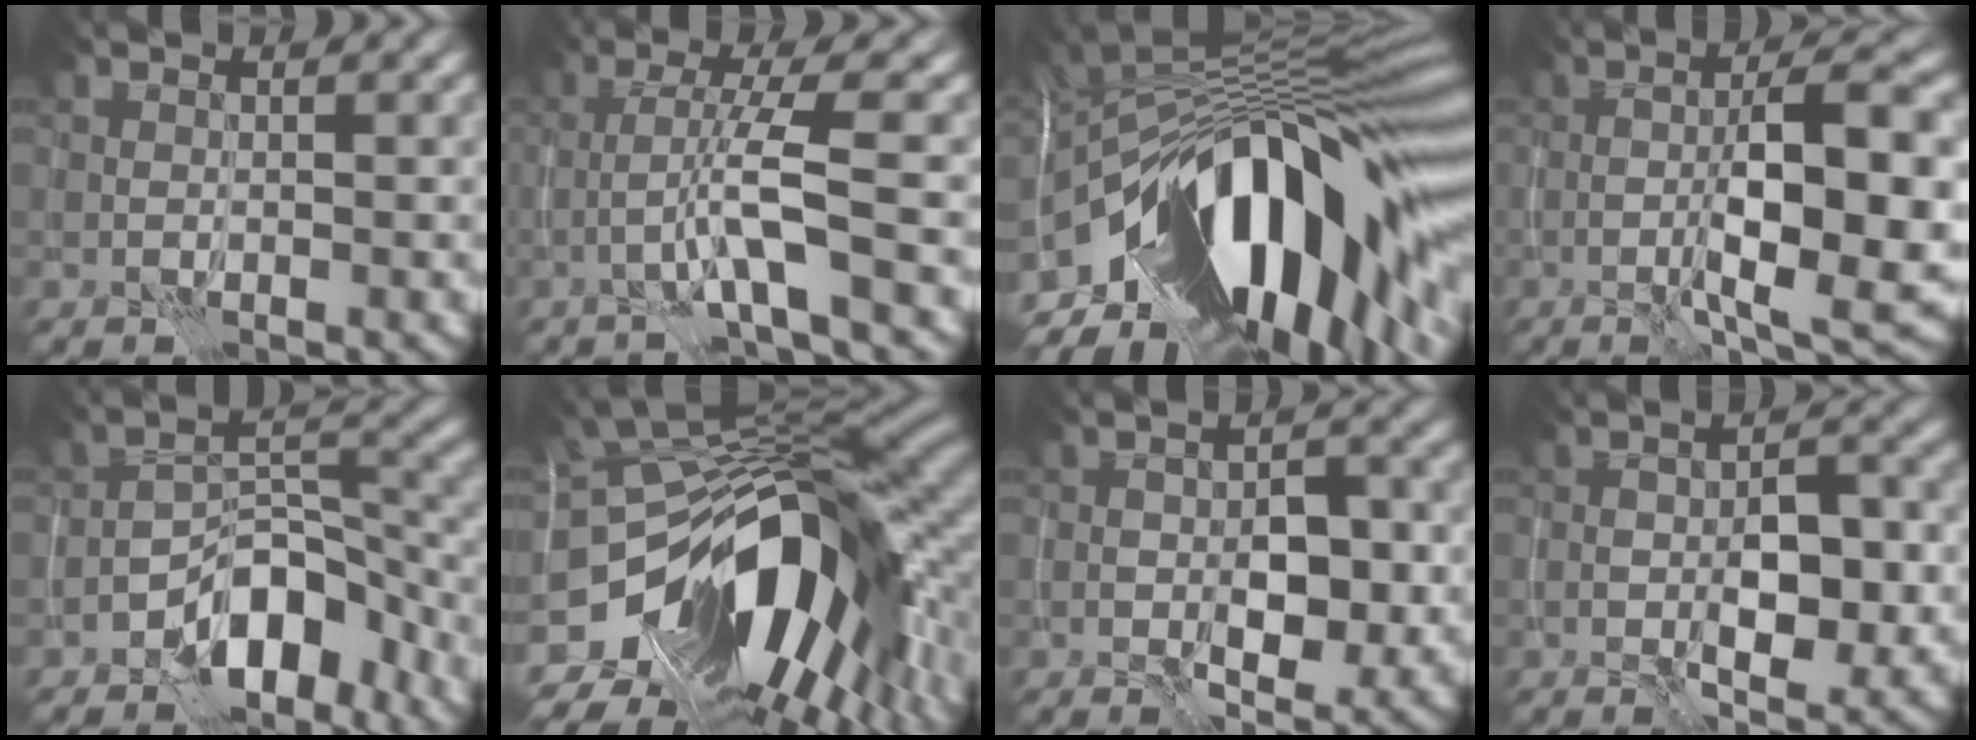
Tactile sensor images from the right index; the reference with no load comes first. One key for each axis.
{"total": 4.5, "fx": -1.7, "fy": 0.0, "fz": 4.2, "tx": -0.084, "ty": 0.013, "tz": -0.035}
{"total": 19.7, "fx": -6.4, "fy": 9.7, "fz": 15.9, "tx": -0.252, "ty": -0.011, "tz": -0.111}
{"total": 10.0, "fx": -1.3, "fy": 2.6, "fz": 9.6, "tx": -0.156, "ty": -0.003, "tz": -0.019}
{"total": 6.8, "fx": -4.4, "fy": 3.2, "fz": 4.0, "tx": -0.046, "ty": 0.012, "tz": -0.083}
{"total": 17.4, "fx": -6.4, "fy": 8.6, "fz": 13.7, "tx": -0.228, "ty": -0.020, "tz": -0.108}
{"total": 5.1, "fx": -1.0, "fy": 2.7, "fz": 4.2, "tx": -0.060, "ty": 0.000, "tz": -0.014}
{"total": 5.6, "fx": -1.1, "fy": 2.7, "fz": 4.8, "tx": -0.077, "ty": 0.001, "tz": -0.016}